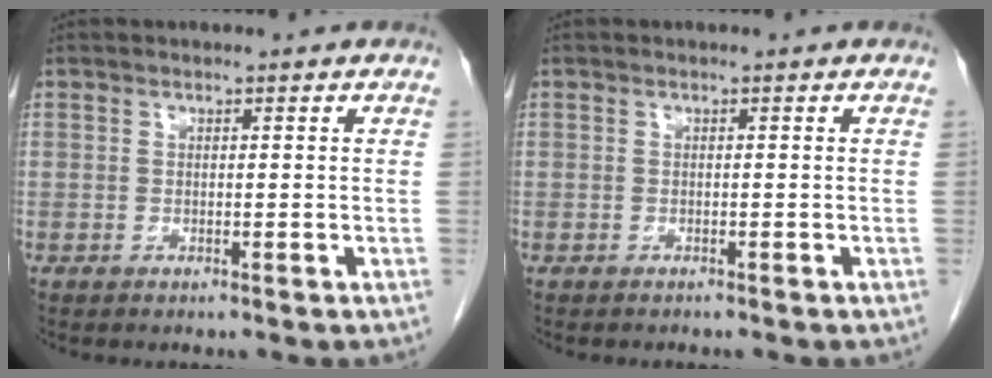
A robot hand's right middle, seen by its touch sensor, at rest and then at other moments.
{"total": 0.5, "force": [-0.5, 0.1, 0.1], "torque": [-0.007, -0.001, -0.011]}